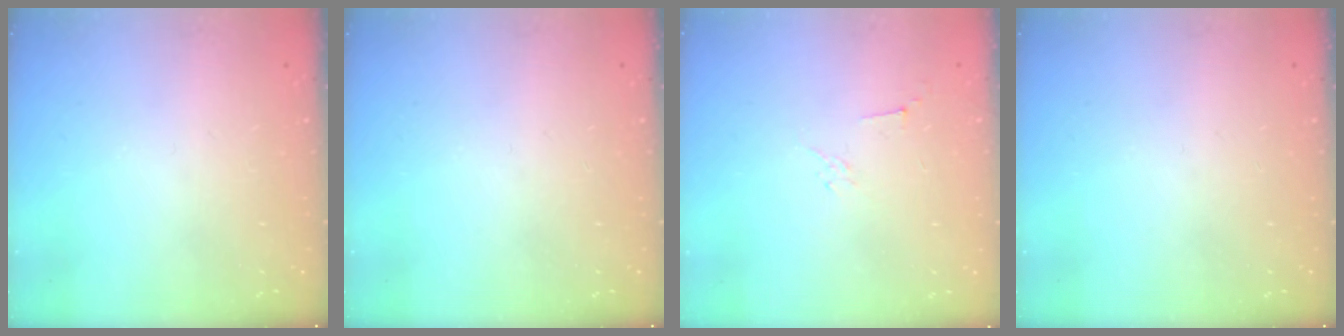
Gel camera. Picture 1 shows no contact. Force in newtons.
{"total": 0.0}
{"total": 2.9, "press": 2.8, "slide": 0.8}
{"total": 0.0}